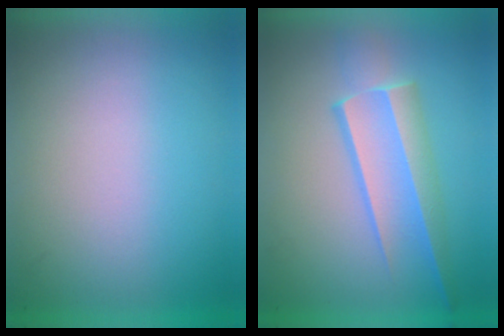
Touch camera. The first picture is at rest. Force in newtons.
{"total": 3.2}